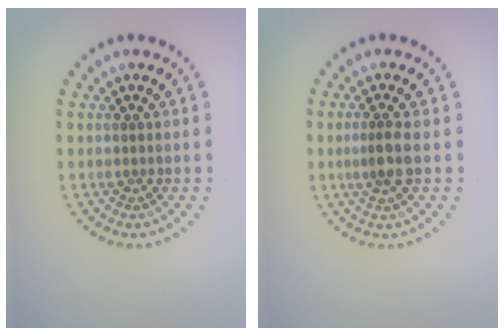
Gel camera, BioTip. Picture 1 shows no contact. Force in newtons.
{"total": 2.1, "press": 1.7, "slide": 1.3}